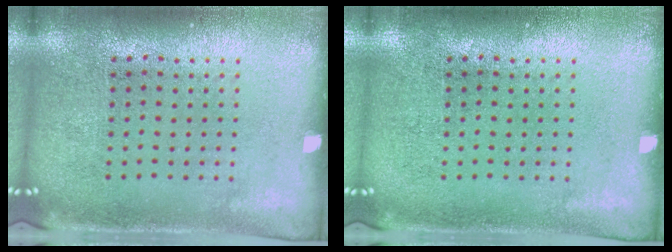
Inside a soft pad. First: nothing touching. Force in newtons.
{"total": 0.0}